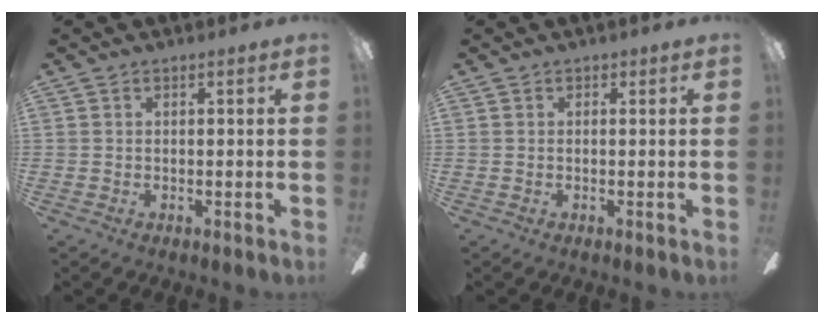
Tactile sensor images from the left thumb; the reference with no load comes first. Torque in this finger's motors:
{"motor_torque": [-0.11, 0.11, -0.10, 0.27, 0.00]}